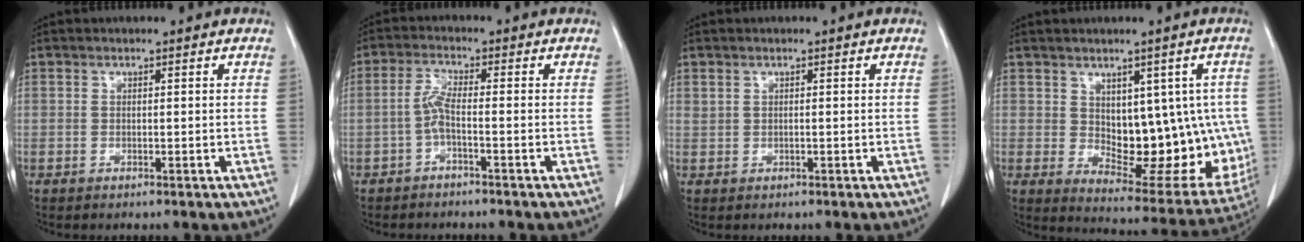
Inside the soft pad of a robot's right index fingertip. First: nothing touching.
{"total": 3.1, "force": [-1.2, 0.1, 2.9], "torque": [-0.063, 0.005, -0.028]}
{"total": 0.6, "force": [0.4, 0.3, 0.3], "torque": [-0.009, 0.006, 0.011]}
{"total": 15.7, "force": [0.5, 8.0, 13.4], "torque": [-0.160, 0.002, 0.033]}